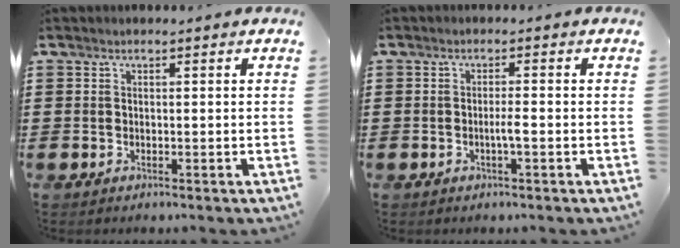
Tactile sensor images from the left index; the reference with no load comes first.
{"total": 2.0, "force": [-0.5, 0.1, 2.0], "torque": [-0.036, 0.001, -0.011]}